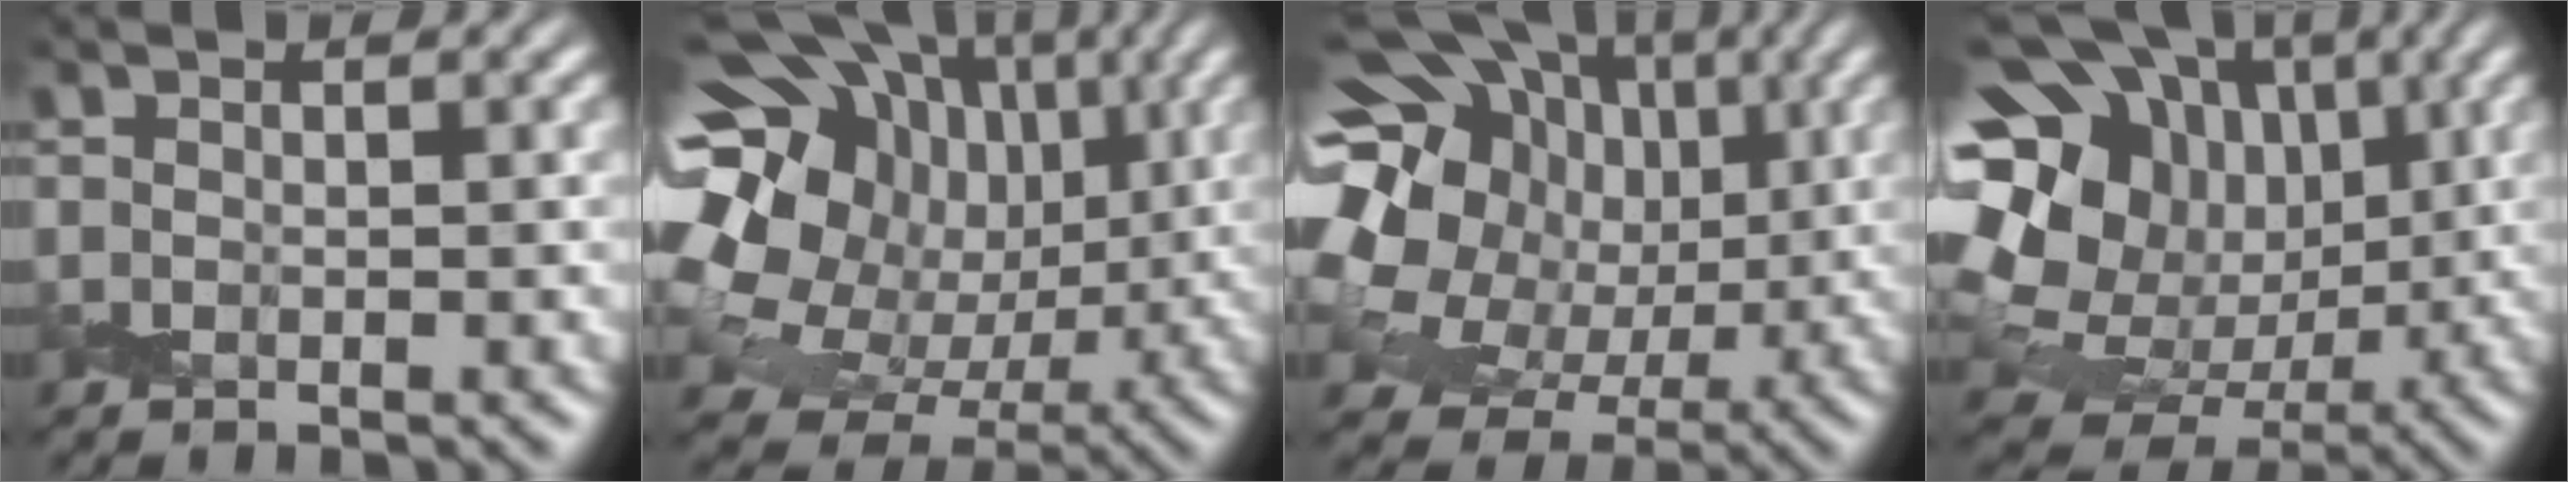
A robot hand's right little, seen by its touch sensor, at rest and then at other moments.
{"total": 19.7, "force": [4.0, 15.9, 10.8], "torque": [-0.229, 0.037, 0.055]}
{"total": 17.9, "force": [2.2, 15.1, 9.3], "torque": [-0.207, 0.036, 0.028]}
{"total": 21.3, "force": [5.2, 17.6, 10.7], "torque": [-0.229, 0.034, 0.067]}